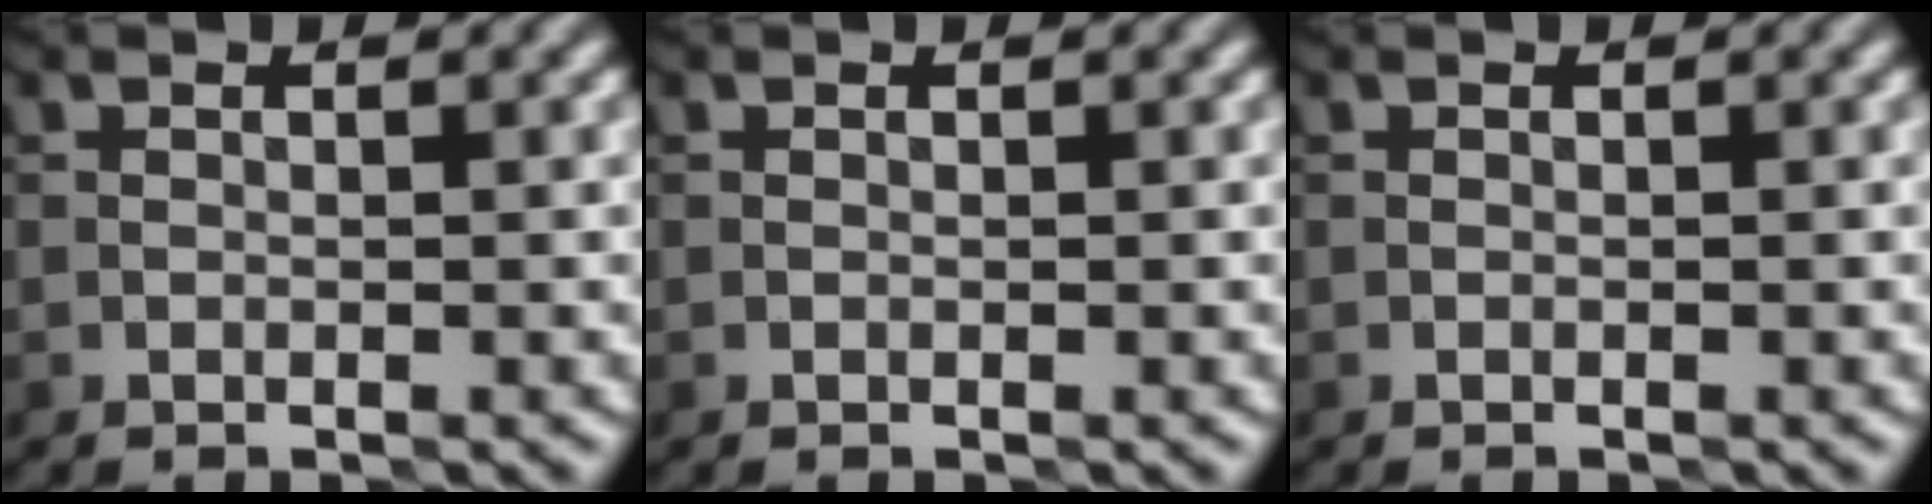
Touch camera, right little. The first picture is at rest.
{"total": 0.0}
{"total": 0.0}